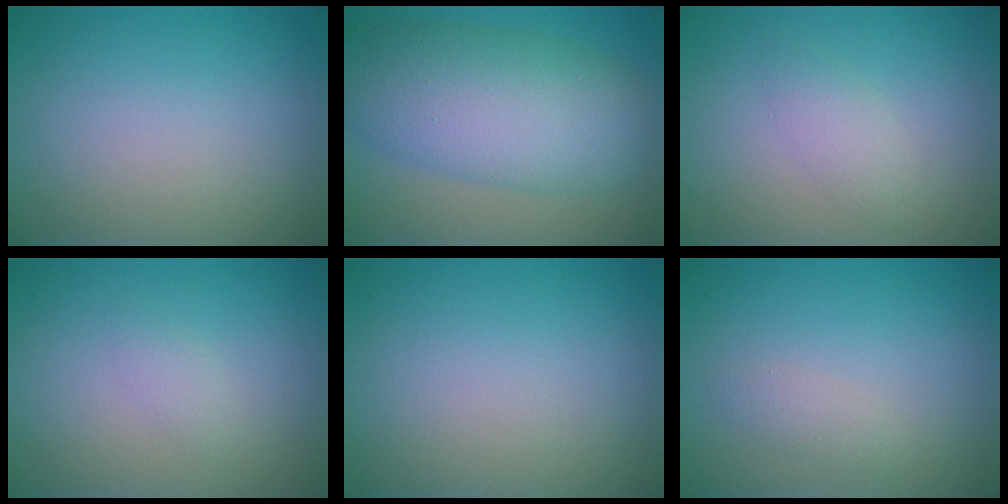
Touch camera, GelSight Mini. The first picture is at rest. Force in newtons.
{"total": 9.6, "press": 9.6, "slide": 0.4}
{"total": 1.8, "press": 1.8, "slide": 0.0}
{"total": 1.0, "press": 1.0, "slide": 0.0}
{"total": 0.0}
{"total": 1.2, "press": 1.2, "slide": 0.0}